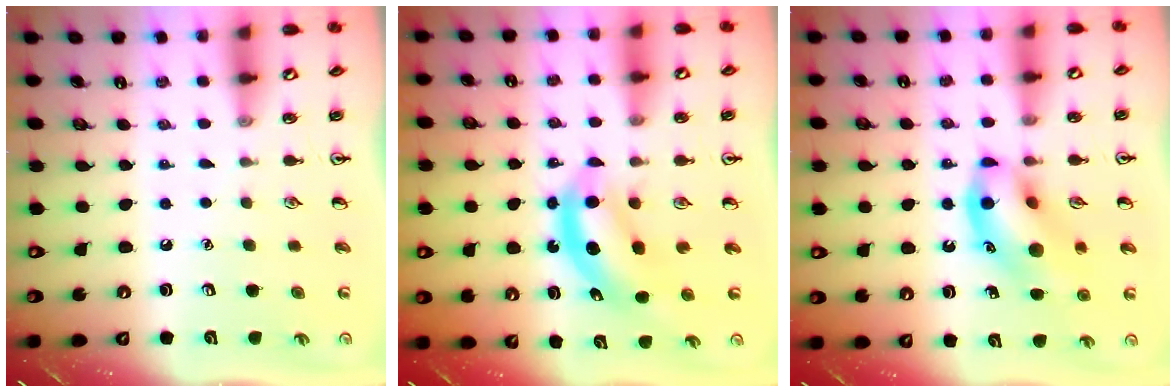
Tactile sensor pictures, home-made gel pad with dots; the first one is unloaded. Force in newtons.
{"total": 5.8, "press": 5.7, "slide": 1.1}
{"total": 13.5, "press": 13.3, "slide": 2.7}